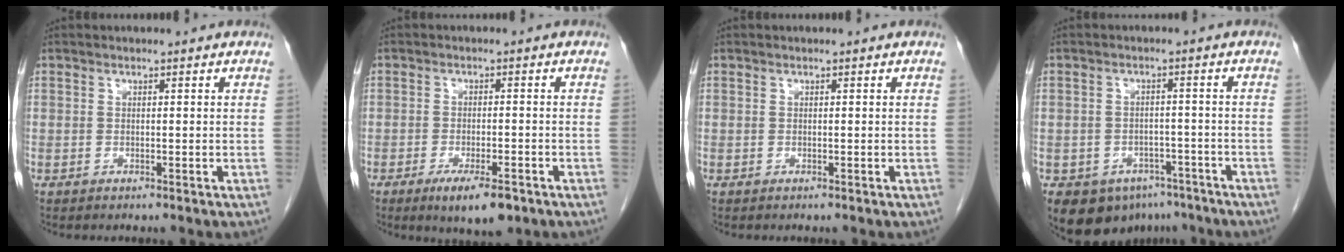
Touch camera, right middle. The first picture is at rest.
{"total": 6.6, "force": [-4.0, 1.7, 4.9], "torque": [-0.077, -0.010, -0.056]}
{"total": 0.0}
{"total": 9.5, "force": [-6.5, 6.3, 3.1], "torque": [-0.041, 0.008, -0.086]}